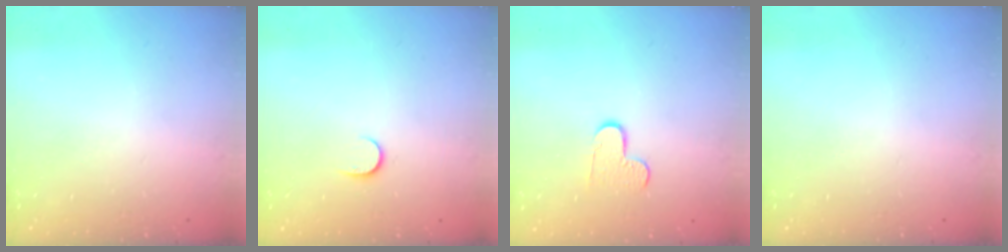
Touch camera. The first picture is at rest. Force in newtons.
{"total": 5.6, "press": 5.6, "slide": 0.7}
{"total": 6.0, "press": 5.9, "slide": 0.6}
{"total": 0.0}